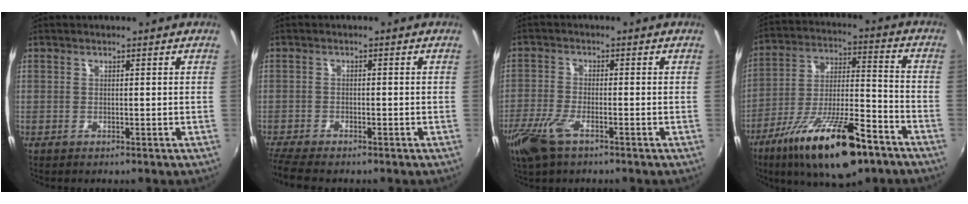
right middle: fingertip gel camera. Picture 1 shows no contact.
{"total": 6.4, "force": [-5.5, 1.3, 3.1], "torque": [-0.086, -0.029, -0.099]}
{"total": 8.2, "force": [-4.9, 3.1, 5.8], "torque": [-0.144, -0.020, -0.098]}
{"total": 20.8, "force": [-12.9, 6.3, 15.1], "torque": [-0.270, -0.024, -0.213]}